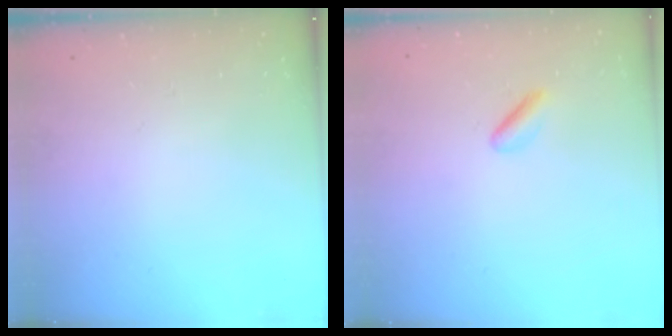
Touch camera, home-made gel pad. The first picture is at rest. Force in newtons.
{"total": 1.8, "press": 1.6, "slide": 0.8}